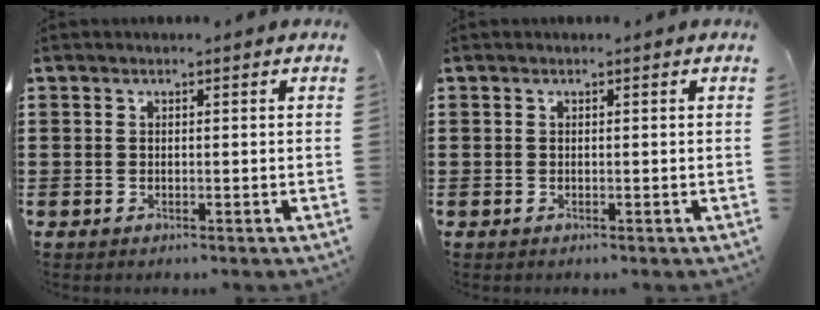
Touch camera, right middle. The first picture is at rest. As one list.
[{"total": 0.0}]